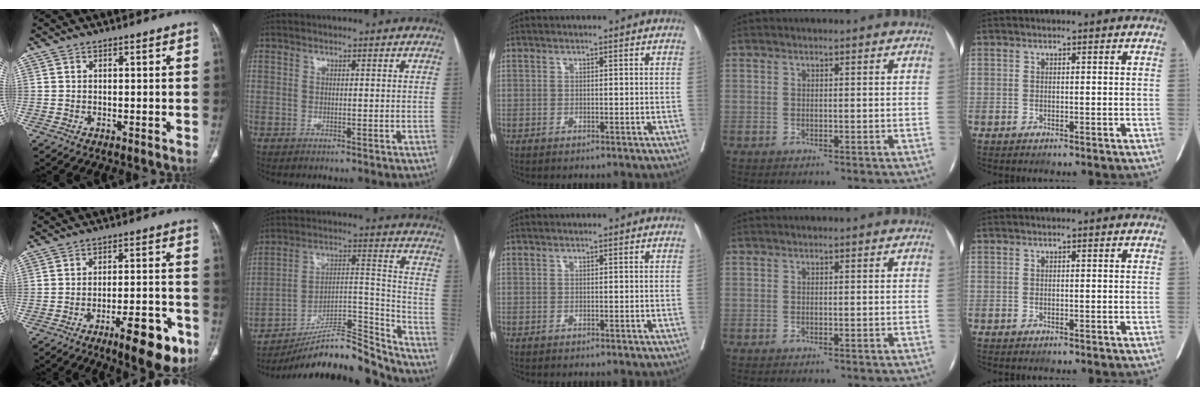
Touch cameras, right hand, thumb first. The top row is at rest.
{"thumb": {"total": 13.1, "force": [-7.1, 3.8, 10.3], "torque": [-0.126, 0.037, -0.098]}, "index": {"total": 18.5, "force": [-17.4, 1.9, 5.7], "torque": [-0.086, 0.043, -0.282]}}